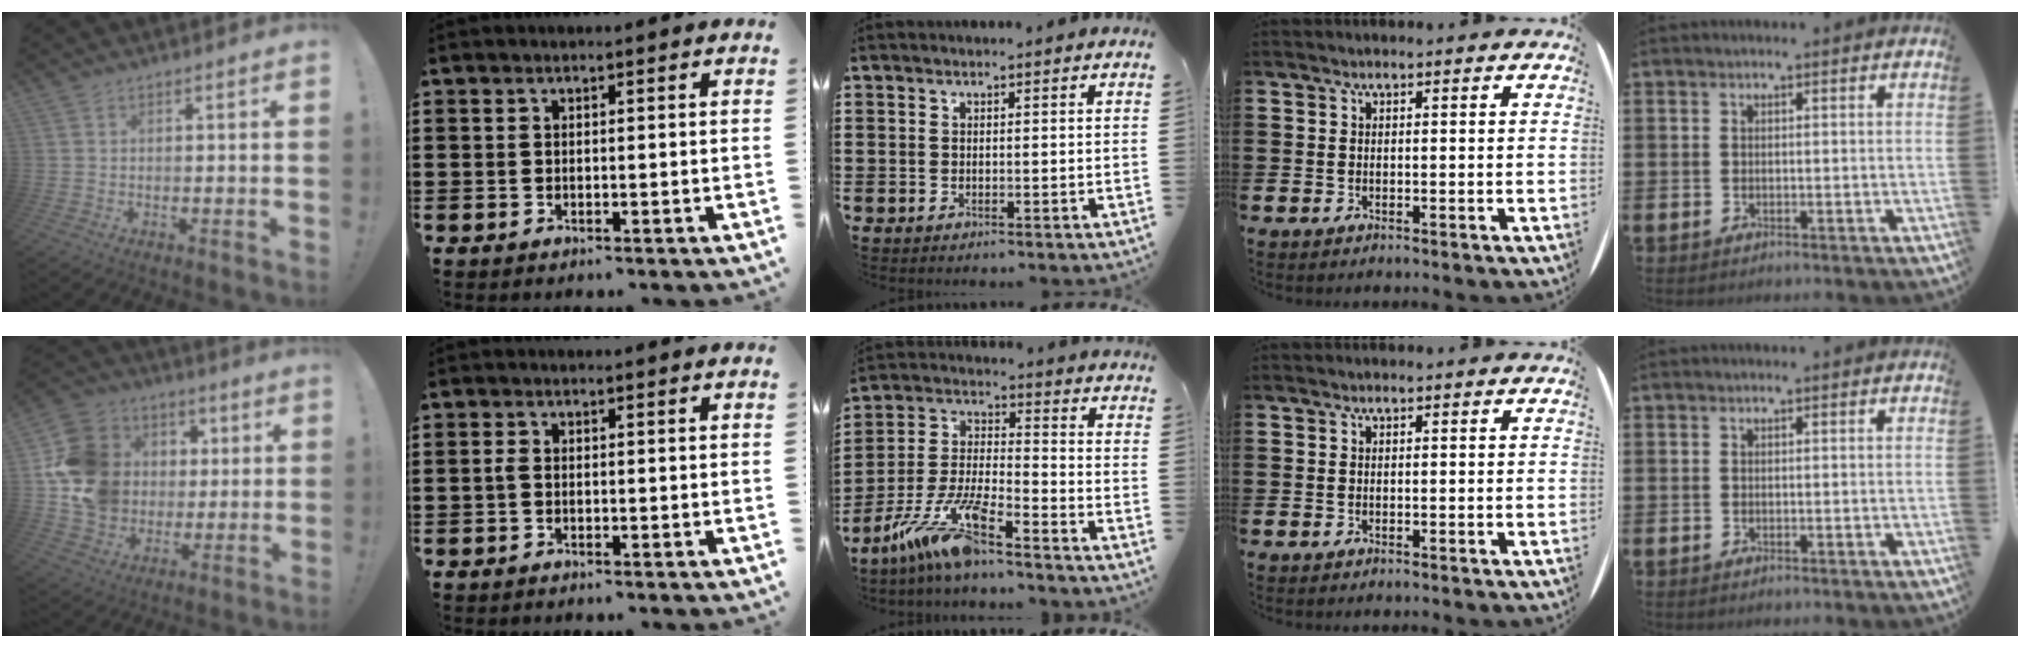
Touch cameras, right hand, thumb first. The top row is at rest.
{"thumb": {"total": 17.9, "force": [1.5, 16.3, 7.2], "torque": [-0.105, 0.010, 0.060]}, "index": {"total": 1.0, "force": [-0.3, 0.4, 0.8], "torque": [-0.025, -0.003, -0.008]}, "middle": {"total": 11.3, "force": [-8.8, 1.2, 6.9], "torque": [-0.156, 0.000, -0.176]}}